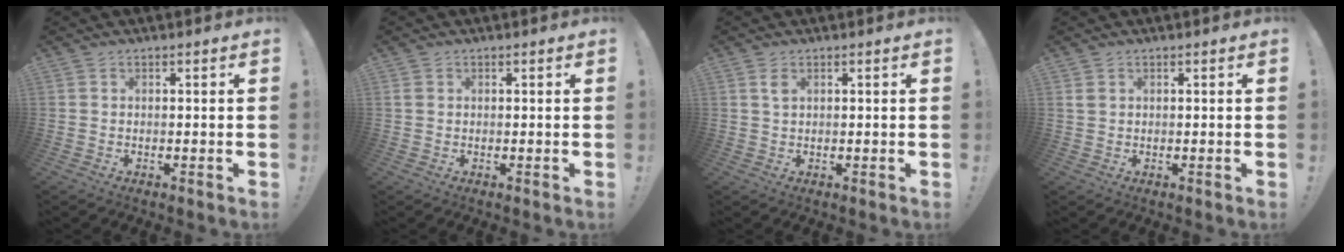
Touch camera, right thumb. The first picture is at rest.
{"total": 1.2, "force": [0.4, 1.1, 0.3], "torque": [0.002, 0.000, 0.007]}
{"total": 2.0, "force": [0.9, 0.9, 1.6], "torque": [-0.028, -0.001, 0.014]}
{"total": 1.0, "force": [0.5, 0.8, 0.3], "torque": [0.001, -0.001, 0.008]}